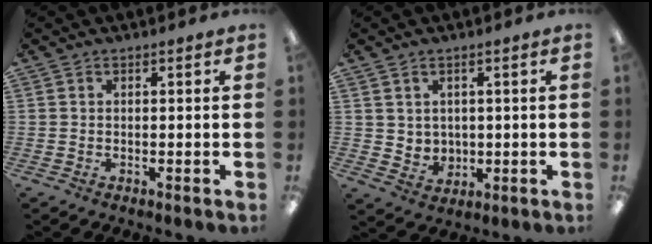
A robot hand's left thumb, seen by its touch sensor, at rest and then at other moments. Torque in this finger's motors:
{"motor_torque": [-0.47, 0.07, 0.02, -0.14, 0.00]}